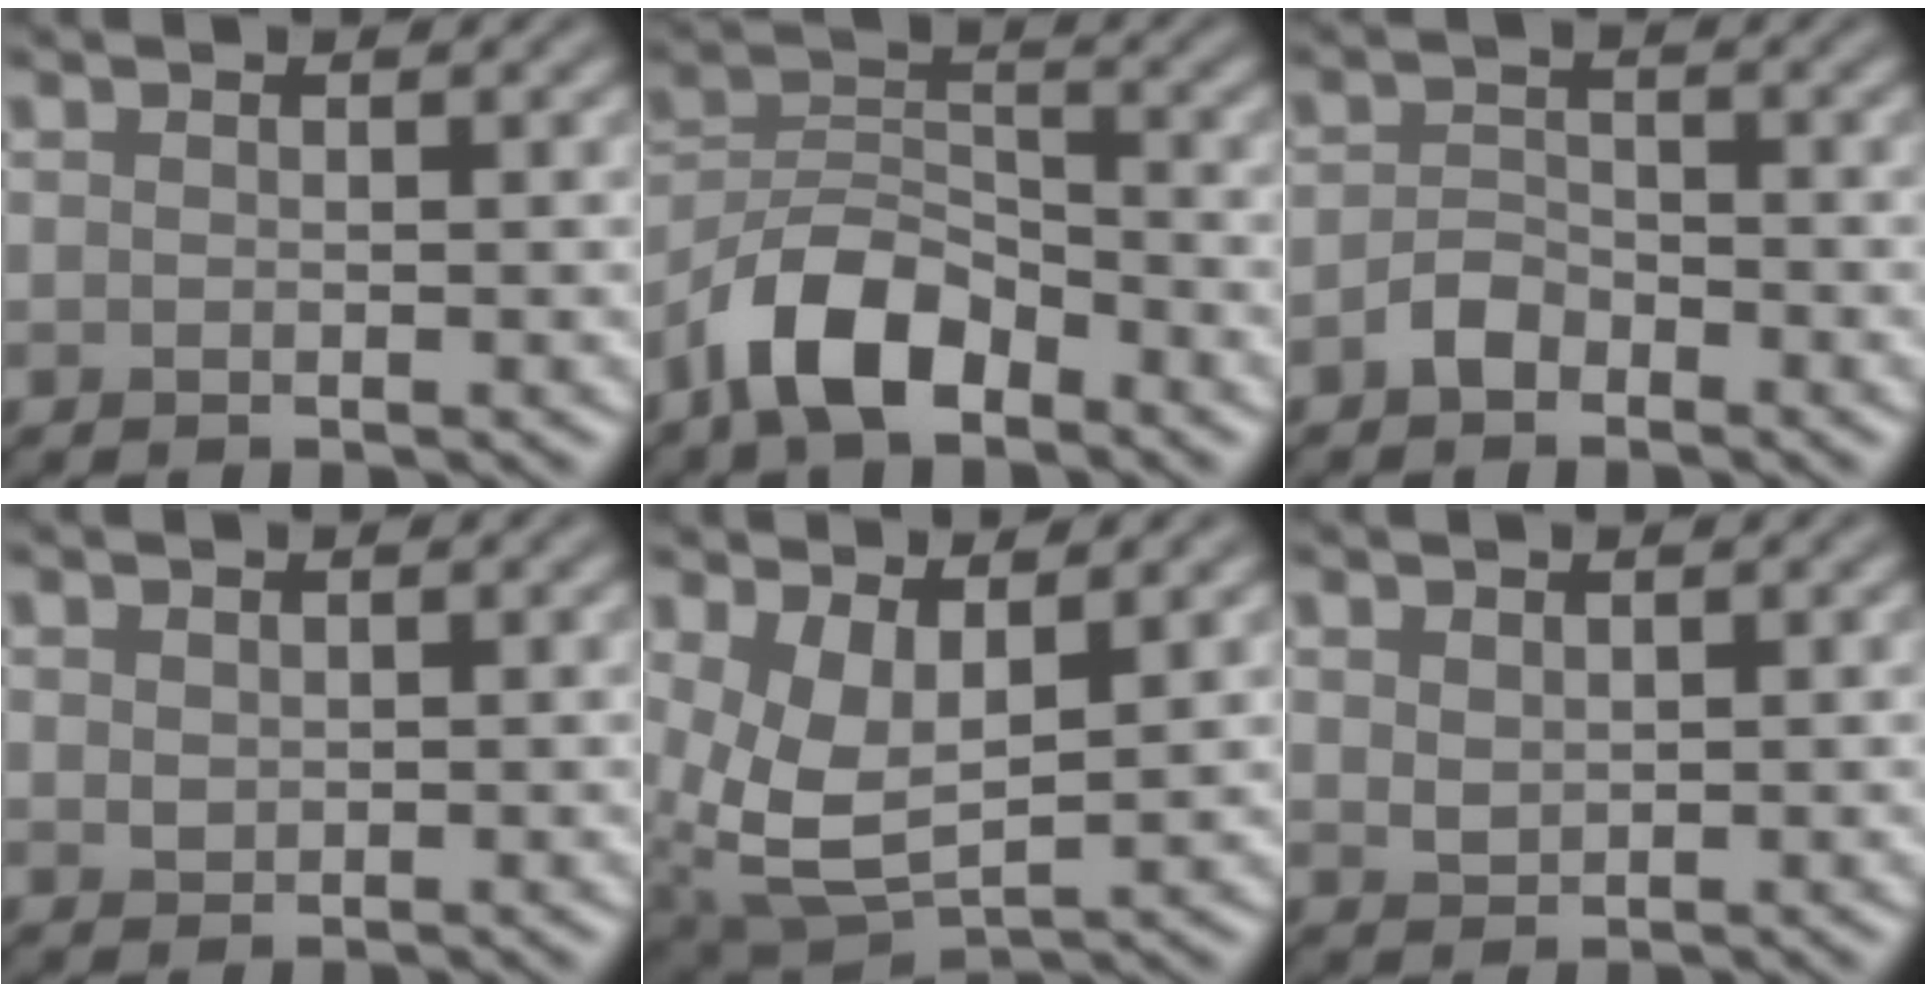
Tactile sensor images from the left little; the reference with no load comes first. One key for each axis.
{"total": 6.7, "fx": -4.4, "fy": 3.1, "fz": 3.9, "tx": -0.066, "ty": 0.007, "tz": -0.093}
{"total": 1.9, "fx": -1.4, "fy": 1.1, "fz": 0.8, "tx": -0.012, "ty": 0.008, "tz": -0.030}
{"total": 0.9, "fx": 0.5, "fy": 0.6, "fz": 0.3, "tx": -0.008, "ty": -0.002, "tz": 0.014}
{"total": 6.0, "fx": 1.7, "fy": 3.1, "fz": 4.8, "tx": -0.113, "ty": -0.017, "tz": 0.039}
{"total": 1.3, "fx": 0.9, "fy": 0.8, "fz": 0.6, "tx": -0.014, "ty": -0.002, "tz": 0.022}